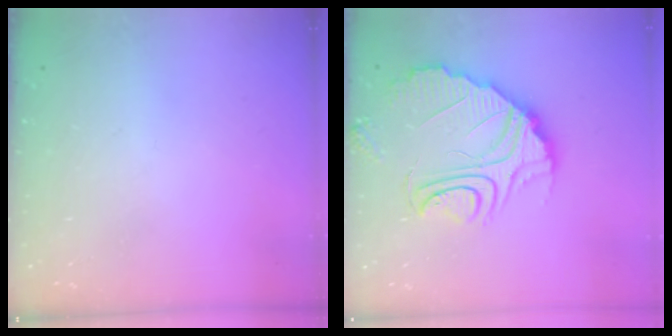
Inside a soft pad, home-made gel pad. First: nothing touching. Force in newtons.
{"total": 12.4, "press": 12.4, "slide": 1.1}